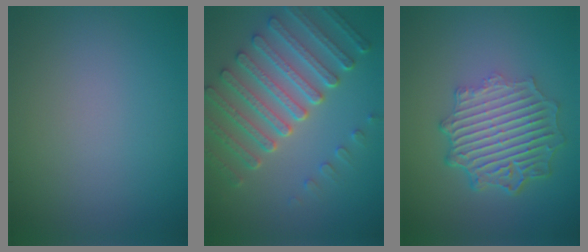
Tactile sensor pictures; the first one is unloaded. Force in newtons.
{"total": 7.0, "press": 5.3, "slide": 4.6}
{"total": 6.5, "press": 4.8, "slide": 4.4}